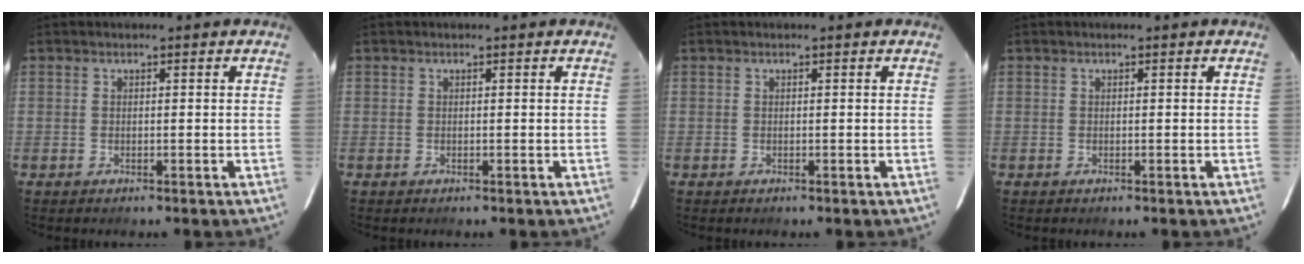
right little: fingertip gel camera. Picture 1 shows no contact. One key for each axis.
{"total": 0.0}
{"total": 0.0}
{"total": 0.0}